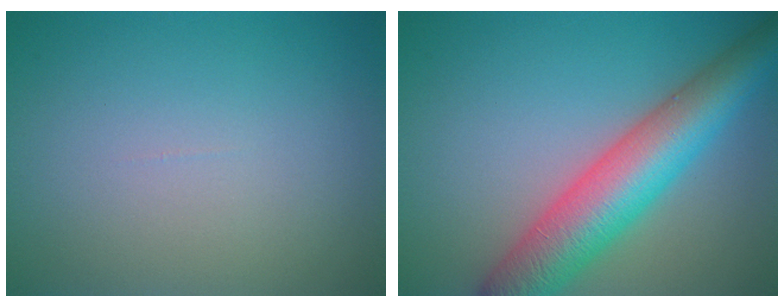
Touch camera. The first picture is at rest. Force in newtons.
{"total": 8.7, "press": 8.7, "slide": 0.2}